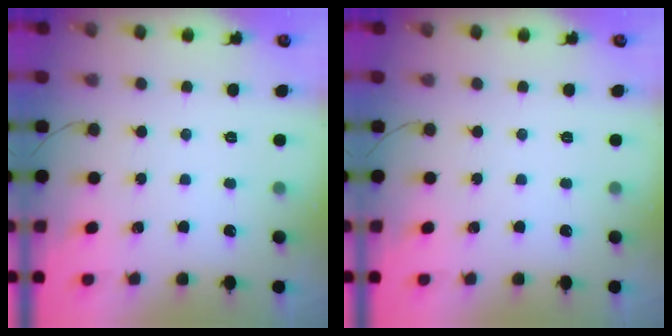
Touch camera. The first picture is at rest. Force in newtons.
{"total": 0.0}